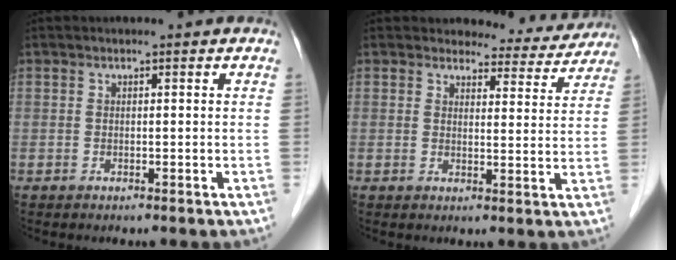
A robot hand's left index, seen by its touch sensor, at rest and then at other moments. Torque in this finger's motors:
{"motor_torque": [0.47, -0.46, 0.04, -0.03]}